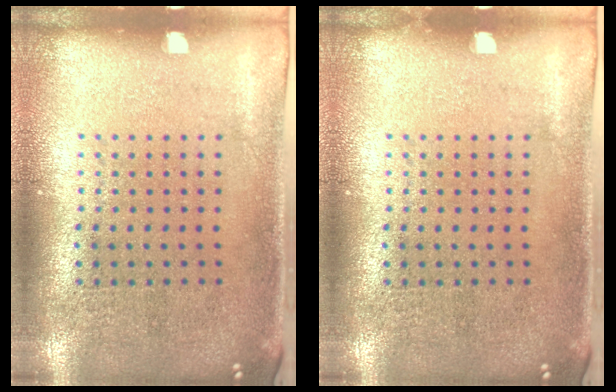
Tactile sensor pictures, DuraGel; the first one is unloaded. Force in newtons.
{"total": 0.0}